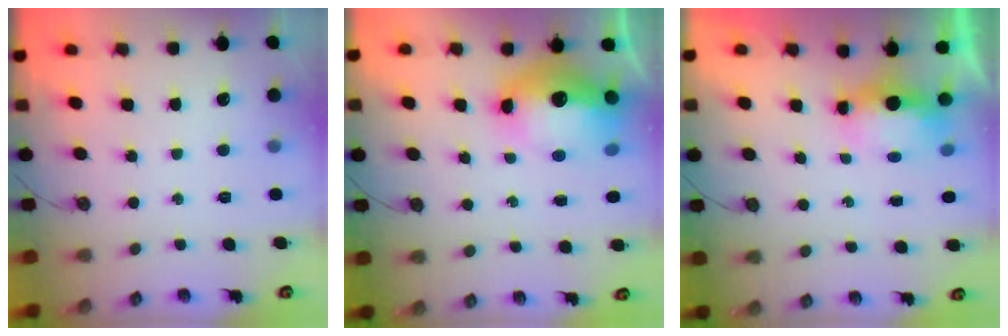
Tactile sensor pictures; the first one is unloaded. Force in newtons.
{"total": 15.9, "press": 15.3, "slide": 4.2}
{"total": 5.9, "press": 5.8, "slide": 1.1}